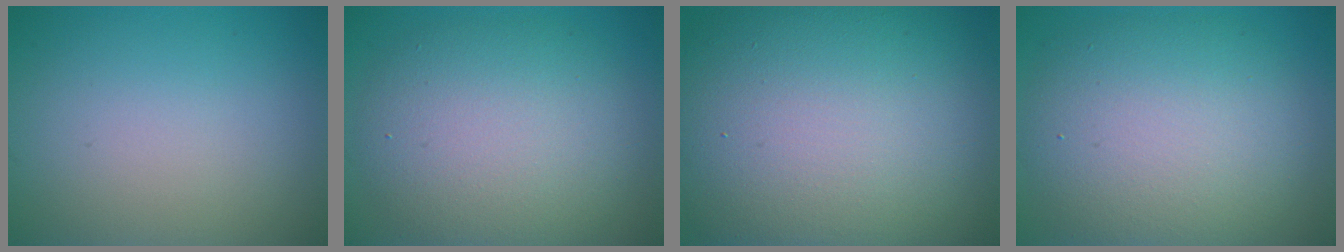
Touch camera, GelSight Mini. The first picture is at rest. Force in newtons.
{"total": 8.0, "press": 8.0, "slide": 0.5}
{"total": 17.3, "press": 17.3, "slide": 1.4}
{"total": 9.4, "press": 9.4, "slide": 0.5}